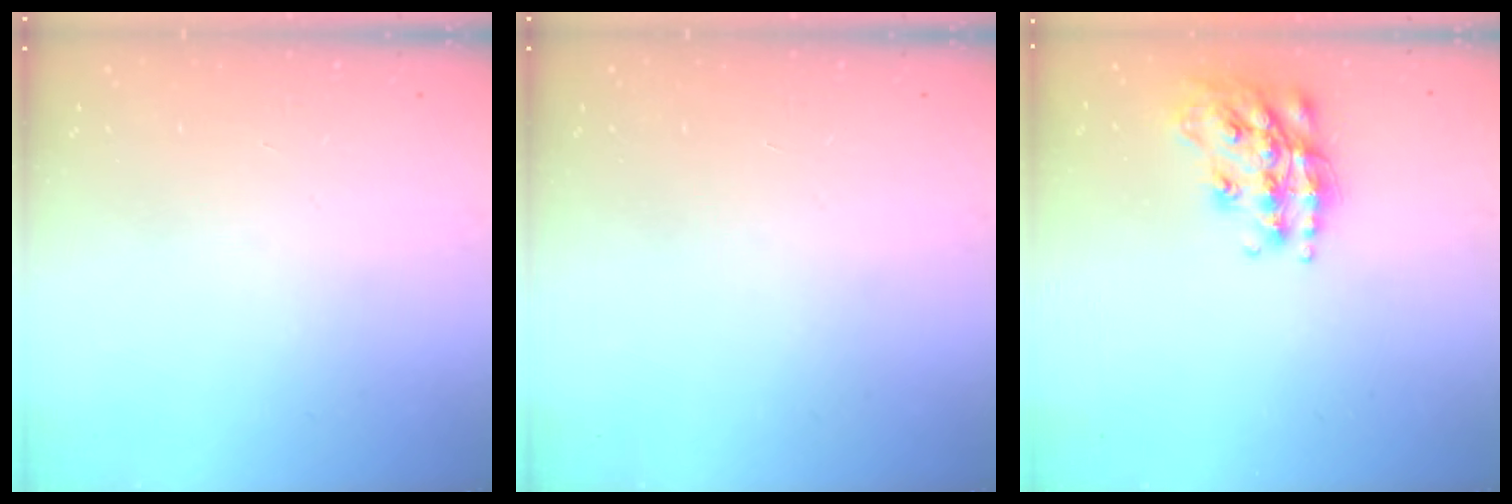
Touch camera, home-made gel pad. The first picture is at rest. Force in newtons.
{"total": 0.0}
{"total": 18.8, "press": 18.7, "slide": 1.2}